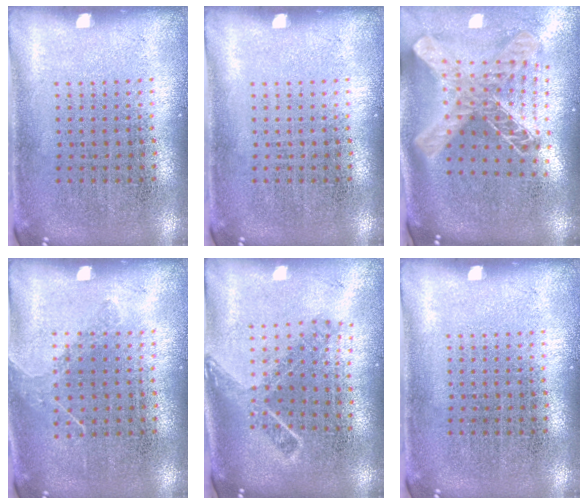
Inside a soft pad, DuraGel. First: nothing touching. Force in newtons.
{"total": 0.0}
{"total": 2.3, "press": 1.7, "slide": 1.5}
{"total": 1.0, "press": 0.9, "slide": 0.5}
{"total": 1.6, "press": 1.2, "slide": 1.1}
{"total": 0.0}